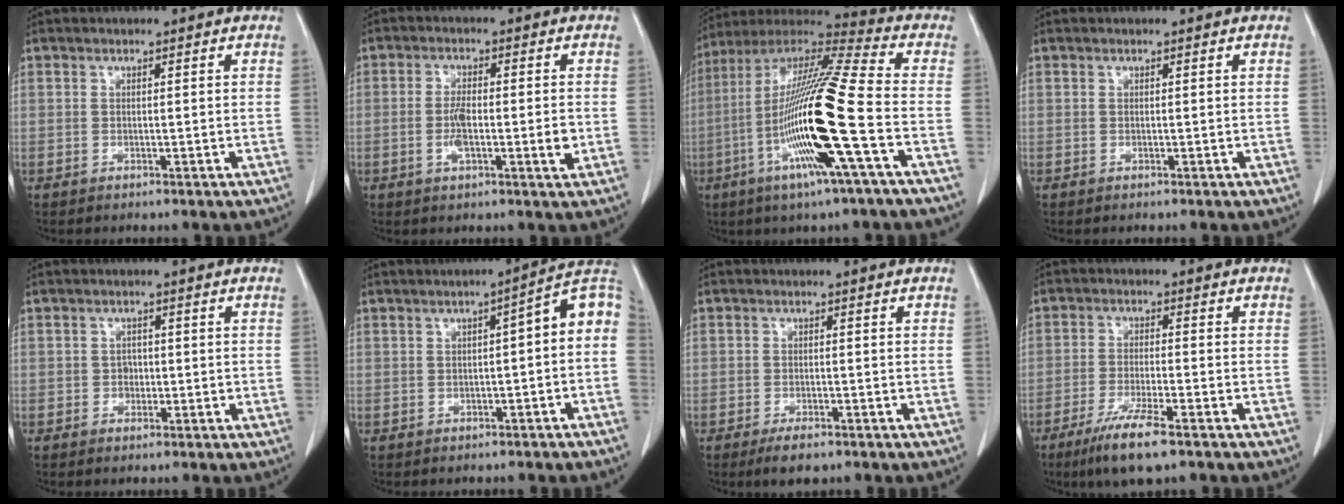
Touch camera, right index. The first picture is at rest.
{"total": 6.0, "force": [-1.0, 1.4, 5.8], "torque": [-0.106, -0.001, -0.019]}
{"total": 20.9, "force": [-5.5, -0.2, 20.1], "torque": [-0.406, -0.018, -0.116]}
{"total": 0.0}
{"total": 1.5, "force": [-0.3, 1.3, 0.7], "torque": [-0.007, 0.006, -0.004]}
{"total": 7.7, "force": [-0.6, 1.7, 7.5], "torque": [-0.095, 0.031, -0.011]}
{"total": 3.1, "force": [-2.2, 1.2, 1.9], "torque": [-0.037, -0.004, -0.031]}
{"total": 8.0, "force": [-5.2, 0.6, 6.0], "torque": [-0.115, -0.020, -0.091]}